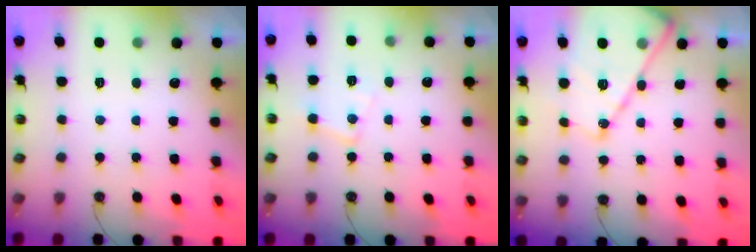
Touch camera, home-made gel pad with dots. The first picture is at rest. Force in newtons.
{"total": 8.5, "press": 8.5, "slide": 0.6}
{"total": 16.6, "press": 16.6, "slide": 1.4}